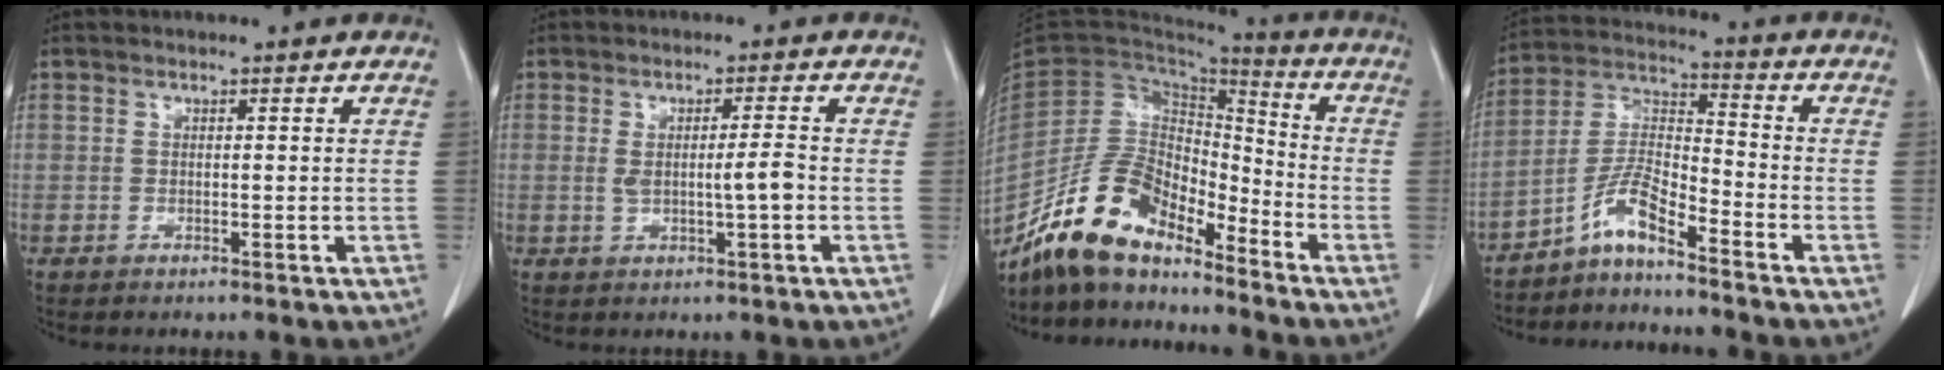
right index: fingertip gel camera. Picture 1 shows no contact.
{"total": 3.9, "force": [-0.3, 0.2, 3.8], "torque": [-0.067, -0.001, -0.002]}
{"total": 14.4, "force": [-11.8, 5.2, 6.4], "torque": [-0.118, 0.028, -0.220]}
{"total": 6.8, "force": [-5.2, 0.6, 4.3], "torque": [-0.096, 0.009, -0.104]}